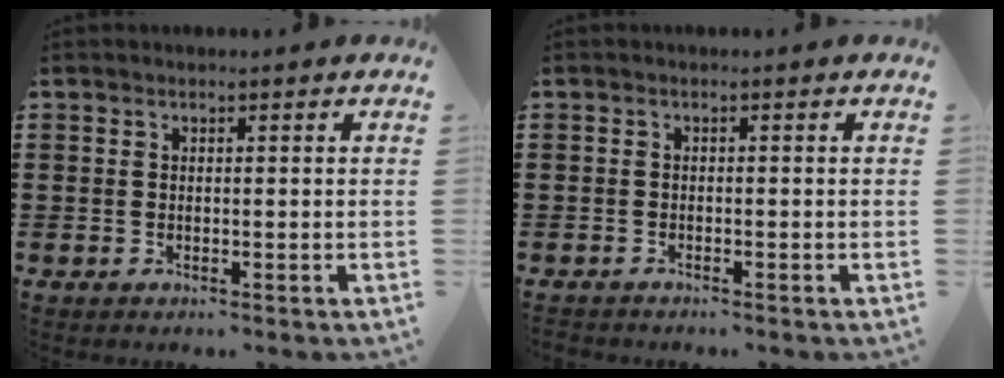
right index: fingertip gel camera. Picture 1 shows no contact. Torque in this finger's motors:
{"motor_torque": [-1.48, 0.66, -1.05, -0.10]}